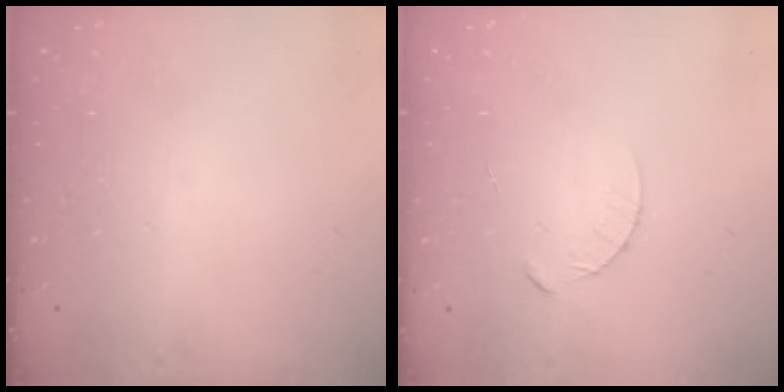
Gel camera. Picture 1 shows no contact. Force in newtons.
{"total": 3.1, "press": 3.1, "slide": 0.3}